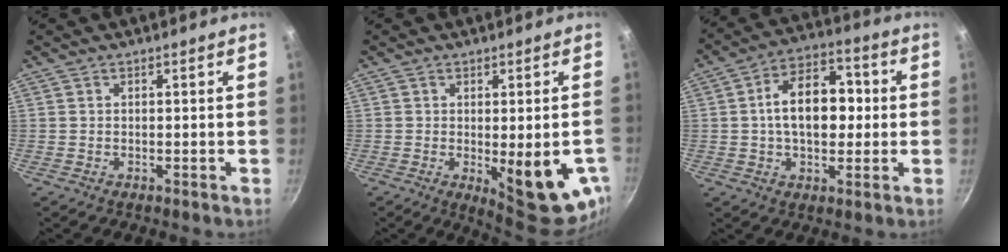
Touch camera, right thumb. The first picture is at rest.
{"total": 14.6, "force": [-3.4, 4.7, 13.4], "torque": [-0.142, -0.018, -0.033]}
{"total": 14.1, "force": [0.7, 9.0, 10.9], "torque": [-0.135, 0.029, -0.003]}